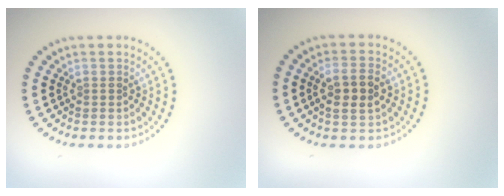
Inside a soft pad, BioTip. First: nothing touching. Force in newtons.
{"total": 2.8, "press": 2.8, "slide": 0.6}